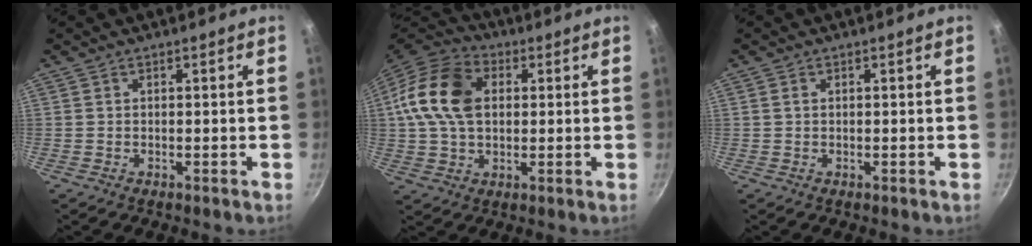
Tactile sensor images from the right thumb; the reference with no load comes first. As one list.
[{"total": 16.6, "force": [2.8, 11.6, 11.6], "torque": [-0.209, 0.023, 0.034]}, {"total": 0.7, "force": [0.2, 0.5, 0.4], "torque": [-0.007, 0.003, 0.002]}]